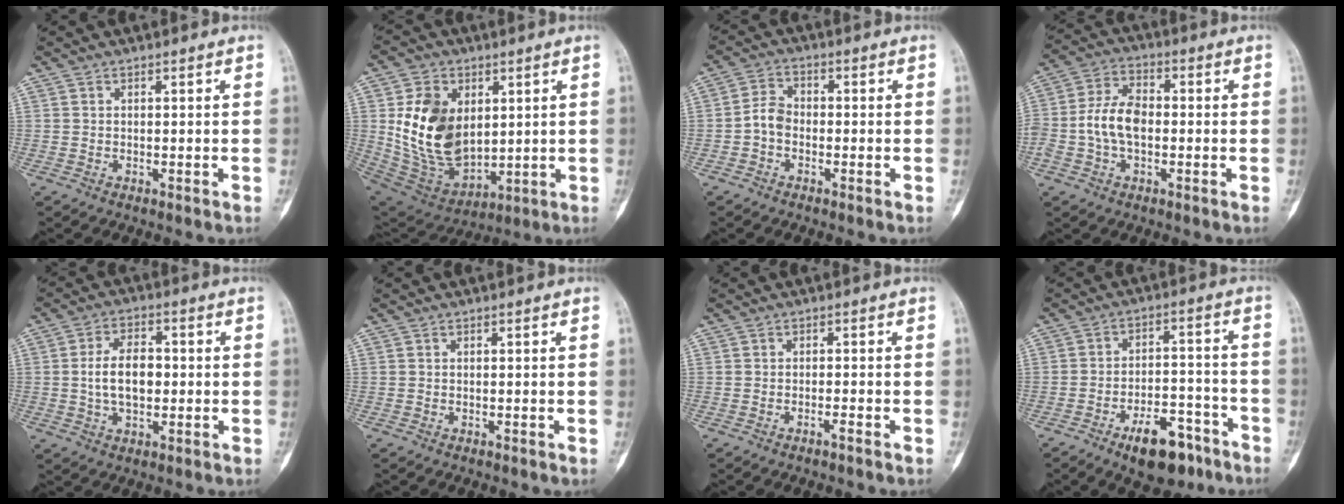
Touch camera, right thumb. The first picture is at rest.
{"total": 17.6, "force": [2.9, 12.0, 12.6], "torque": [-0.196, -0.022, 0.076]}
{"total": 4.1, "force": [-1.3, 2.9, 2.6], "torque": [-0.040, 0.016, -0.035]}
{"total": 8.9, "force": [-1.2, 5.5, 6.9], "torque": [-0.137, 0.028, -0.030]}
{"total": 8.2, "force": [-0.1, 4.9, 6.6], "torque": [-0.108, 0.012, -0.004]}
{"total": 0.0}
{"total": 1.1, "force": [-0.8, -0.1, 0.7], "torque": [-0.016, 0.005, -0.015]}
{"total": 11.7, "force": [-7.4, 5.3, 7.4], "torque": [-0.088, 0.056, -0.109]}